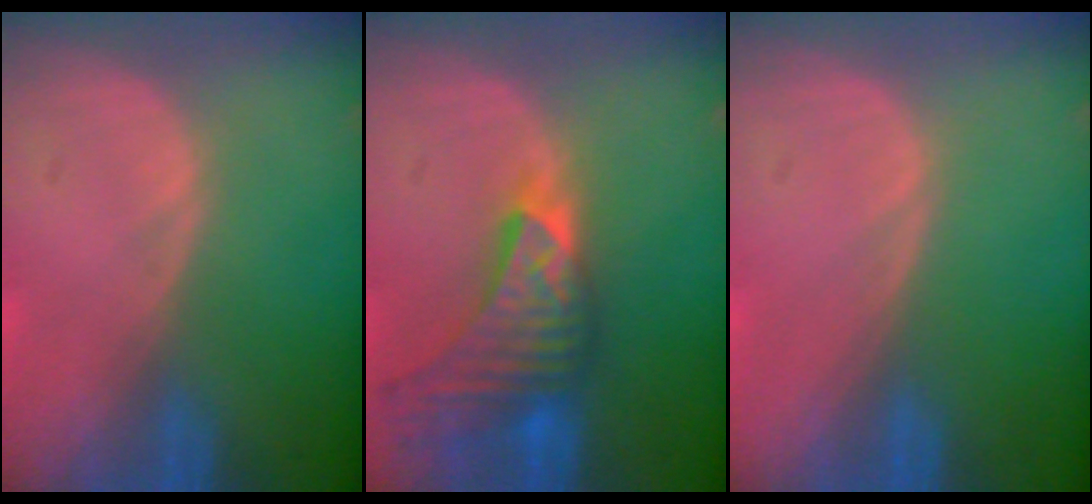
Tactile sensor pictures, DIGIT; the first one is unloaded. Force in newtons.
{"total": 9.2, "press": 8.5, "slide": 3.7}
{"total": 0.0}